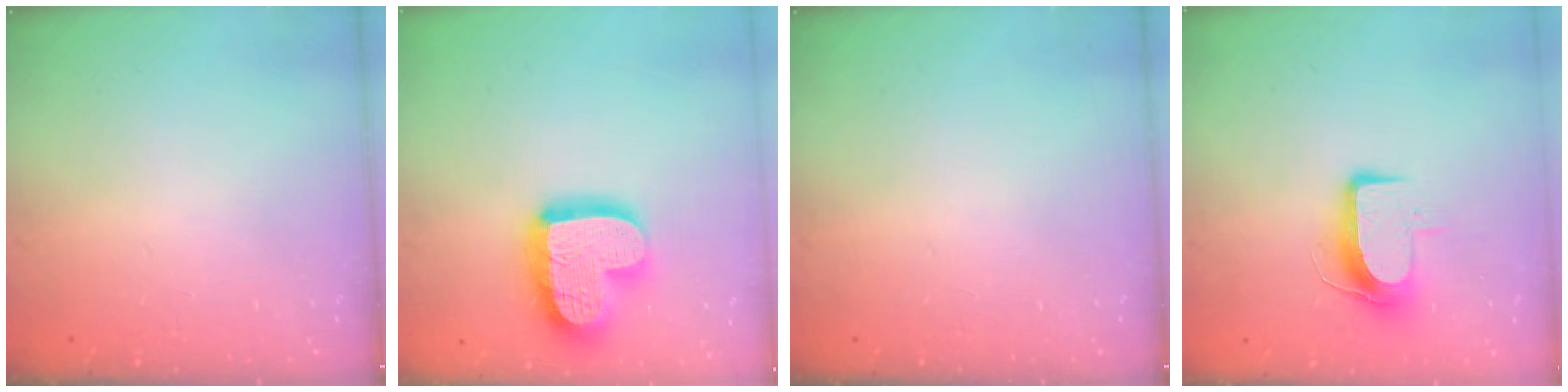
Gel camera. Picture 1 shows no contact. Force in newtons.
{"total": 17.7, "press": 17.7, "slide": 1.5}
{"total": 0.0}
{"total": 9.0, "press": 9.0, "slide": 0.8}